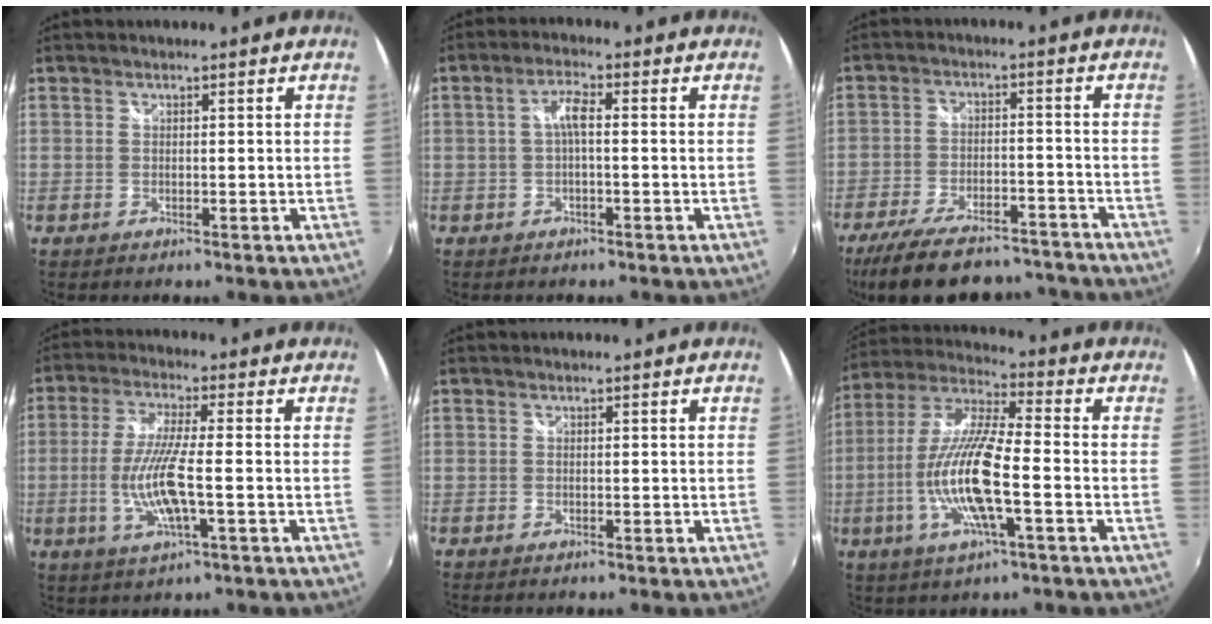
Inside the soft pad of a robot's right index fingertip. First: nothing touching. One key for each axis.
{"total": 3.2, "fx": -0.3, "fy": 0.7, "fz": 3.1, "tx": -0.062, "ty": 0.009, "tz": -0.004}
{"total": 20.9, "fx": -17.8, "fy": 7.0, "fz": 8.4, "tx": -0.178, "ty": -0.002, "tz": -0.251}
{"total": 10.0, "fx": -2.1, "fy": 1.4, "fz": 9.7, "tx": -0.196, "ty": -0.011, "tz": -0.039}
{"total": 0.0}
{"total": 15.9, "fx": -4.1, "fy": 2.8, "fz": 15.1, "tx": -0.300, "ty": -0.011, "tz": -0.080}